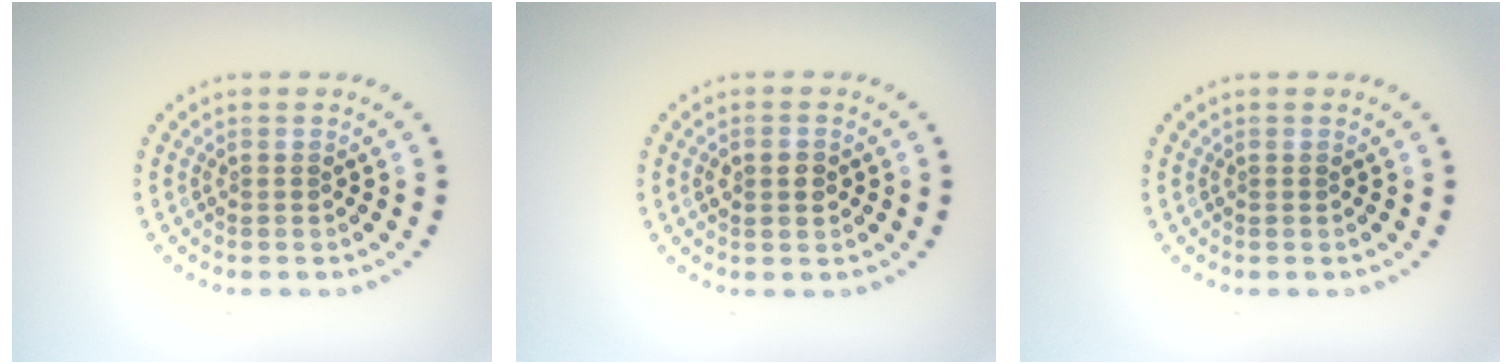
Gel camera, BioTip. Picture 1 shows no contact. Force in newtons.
{"total": 2.3, "press": 2.3, "slide": 0.1}
{"total": 0.0}